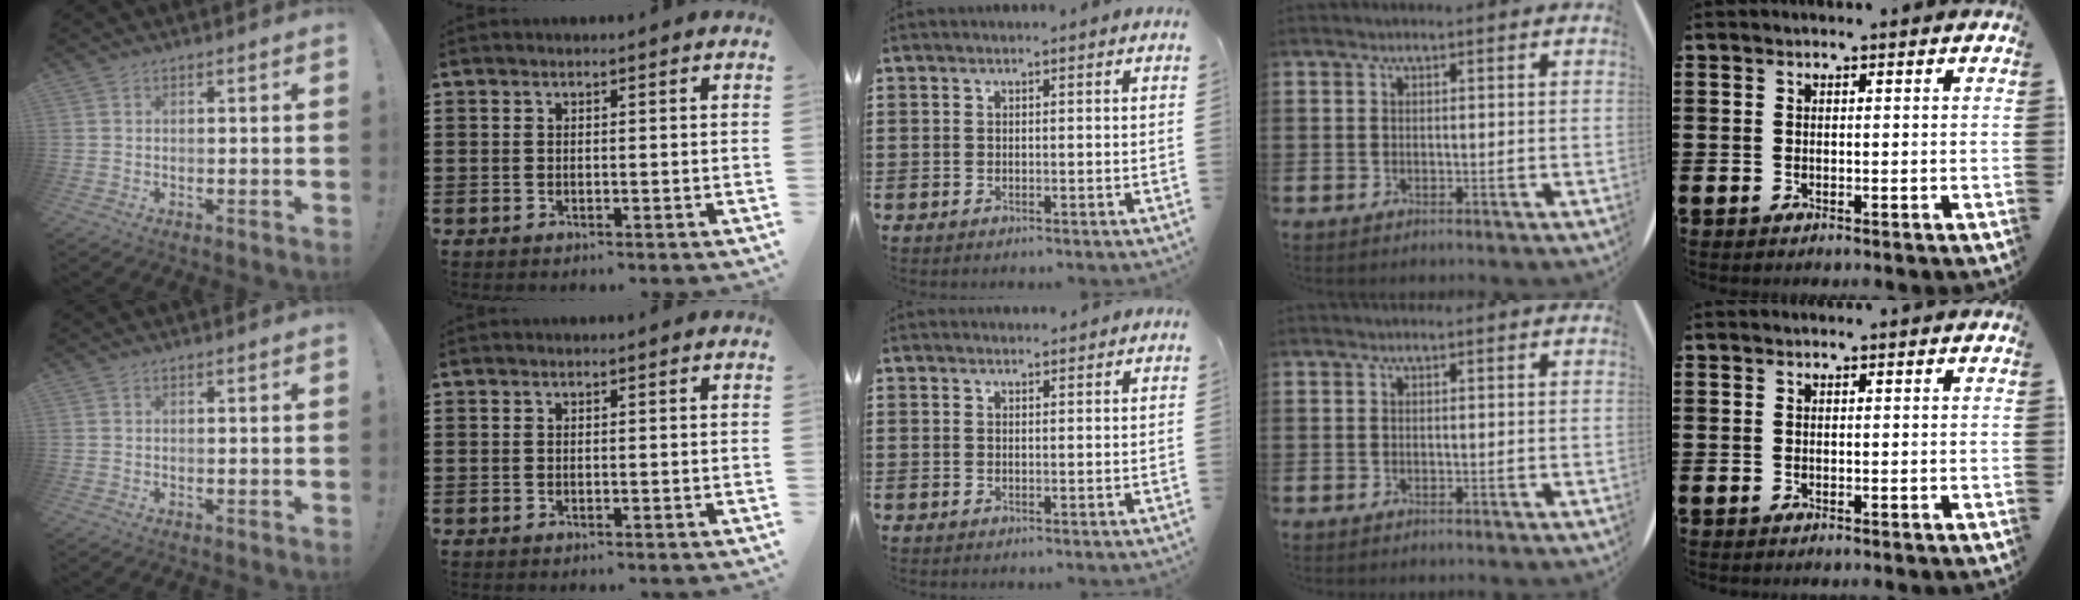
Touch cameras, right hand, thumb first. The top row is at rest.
{"middle": {"total": 1.1, "force": [1.0, 0.2, 0.0], "torque": [0.005, -0.002, 0.018]}}